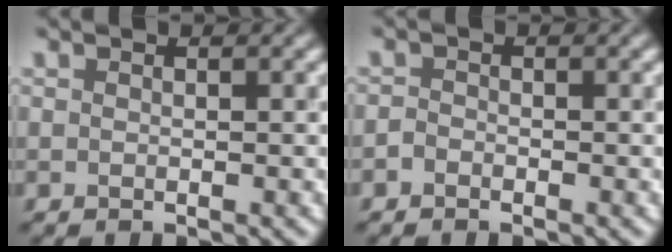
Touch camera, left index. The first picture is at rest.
{"total": 0.7, "force": [-0.6, 0.4, 0.2], "torque": [0.000, 0.005, -0.014]}